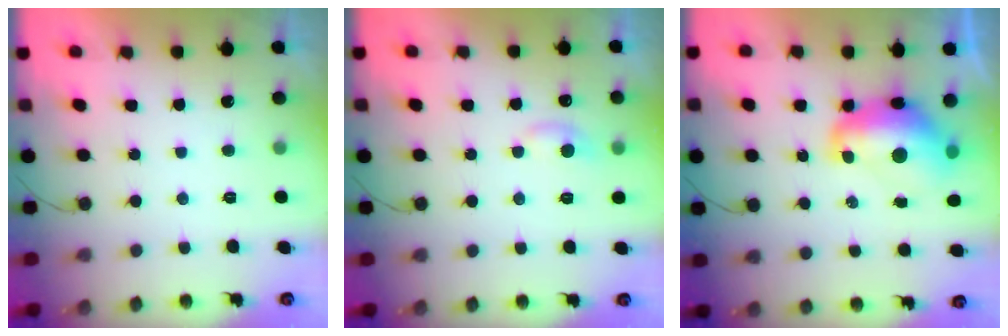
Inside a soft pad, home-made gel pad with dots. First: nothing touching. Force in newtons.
{"total": 4.9, "press": 4.8, "slide": 0.6}
{"total": 13.6, "press": 13.5, "slide": 1.5}